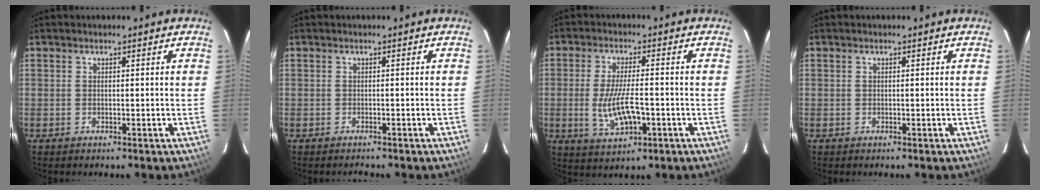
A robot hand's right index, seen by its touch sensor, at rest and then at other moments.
{"total": 1.4, "force": [-1.4, 0.3, 0.2], "torque": [-0.011, -0.005, -0.017]}
{"total": 8.6, "force": [-2.2, 2.8, 7.8], "torque": [-0.154, -0.012, -0.034]}
{"total": 0.0}